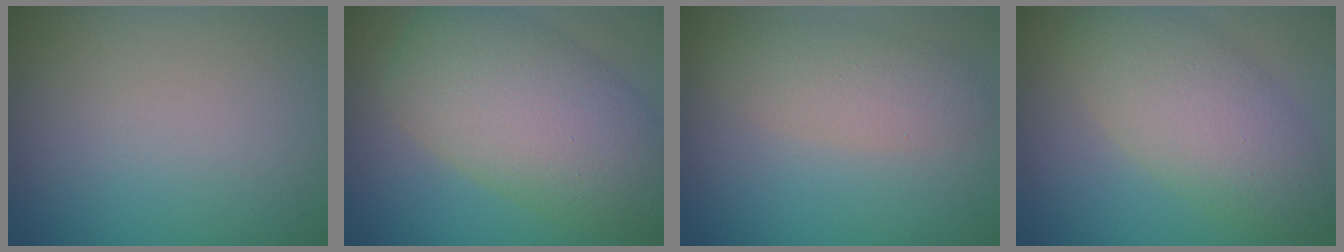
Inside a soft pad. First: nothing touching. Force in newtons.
{"total": 10.0, "press": 10.0, "slide": 0.4}
{"total": 2.9, "press": 2.9, "slide": 0.2}
{"total": 6.6, "press": 6.6, "slide": 0.2}